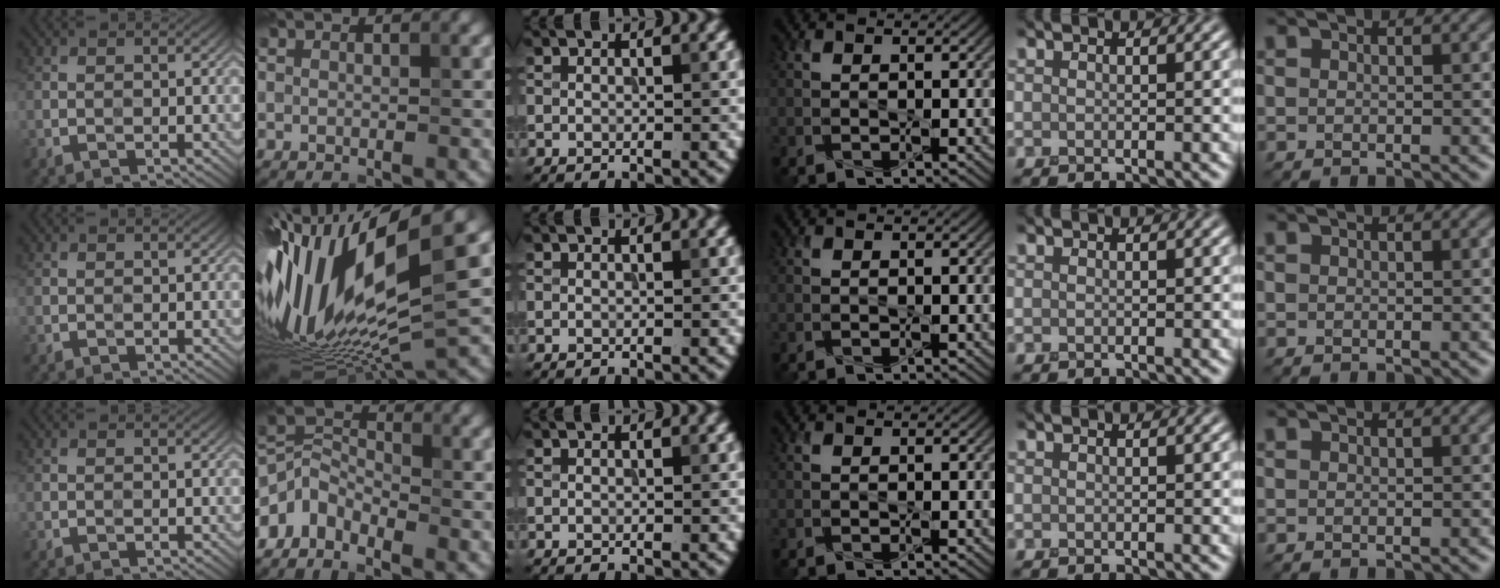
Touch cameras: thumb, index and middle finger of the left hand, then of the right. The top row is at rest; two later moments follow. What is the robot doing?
{"motion": "press", "object": "sticky note"}